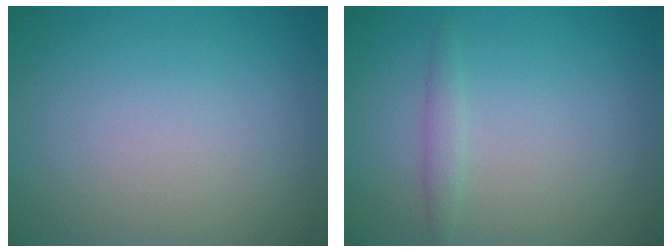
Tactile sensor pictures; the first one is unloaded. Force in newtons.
{"total": 1.1, "press": 1.1, "slide": 0.0}